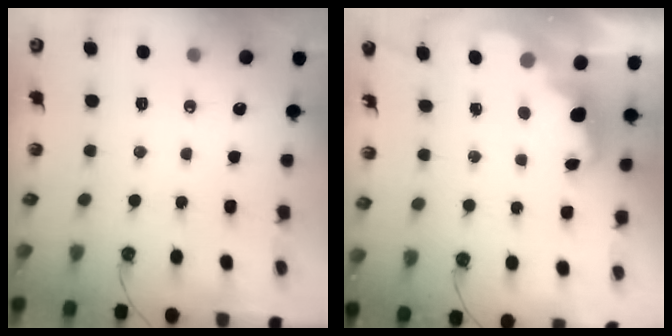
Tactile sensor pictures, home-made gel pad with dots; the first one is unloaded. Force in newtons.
{"total": 2.4, "press": 2.3, "slide": 0.6}